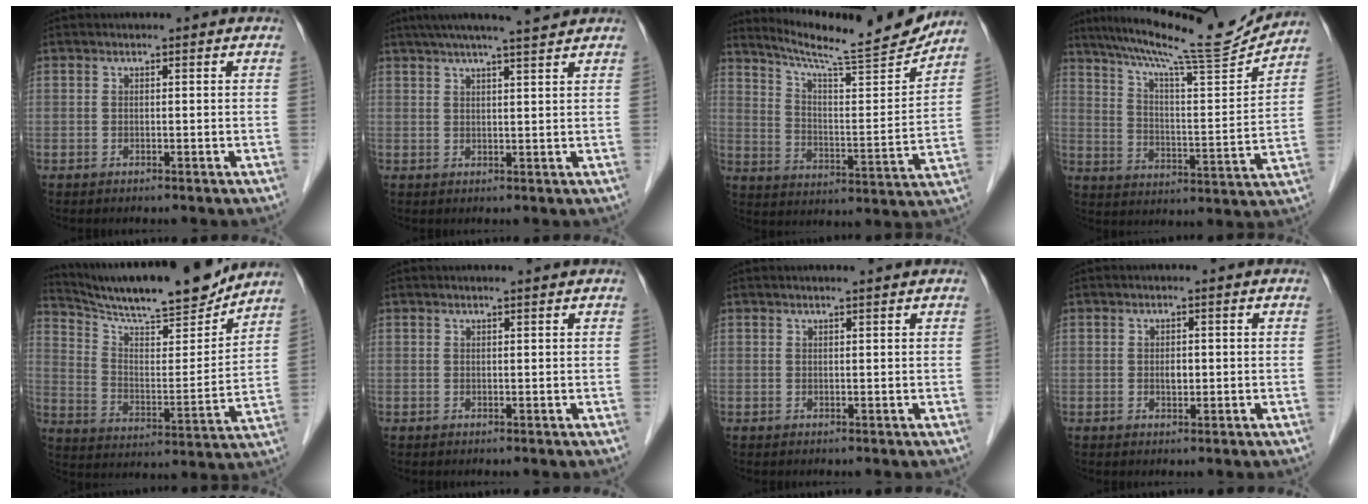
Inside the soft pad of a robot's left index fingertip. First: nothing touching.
{"total": 9.1, "force": [7.7, -0.4, 4.9], "torque": [-0.075, 0.015, 0.100]}
{"total": 17.4, "force": [16.1, 0.2, 6.6], "torque": [-0.110, -0.042, 0.234]}
{"total": 17.9, "force": [16.3, -0.2, 7.5], "torque": [-0.128, -0.027, 0.242]}
{"total": 18.7, "force": [17.1, 1.6, 7.4], "torque": [-0.133, -0.023, 0.264]}
{"total": 1.2, "force": [1.1, -0.3, 0.5], "torque": [-0.008, 0.002, 0.015]}
{"total": 1.7, "force": [1.4, -0.4, 0.8], "torque": [-0.010, 0.003, 0.019]}
{"total": 1.4, "force": [-0.3, 0.8, 1.1], "torque": [-0.017, -0.004, -0.006]}